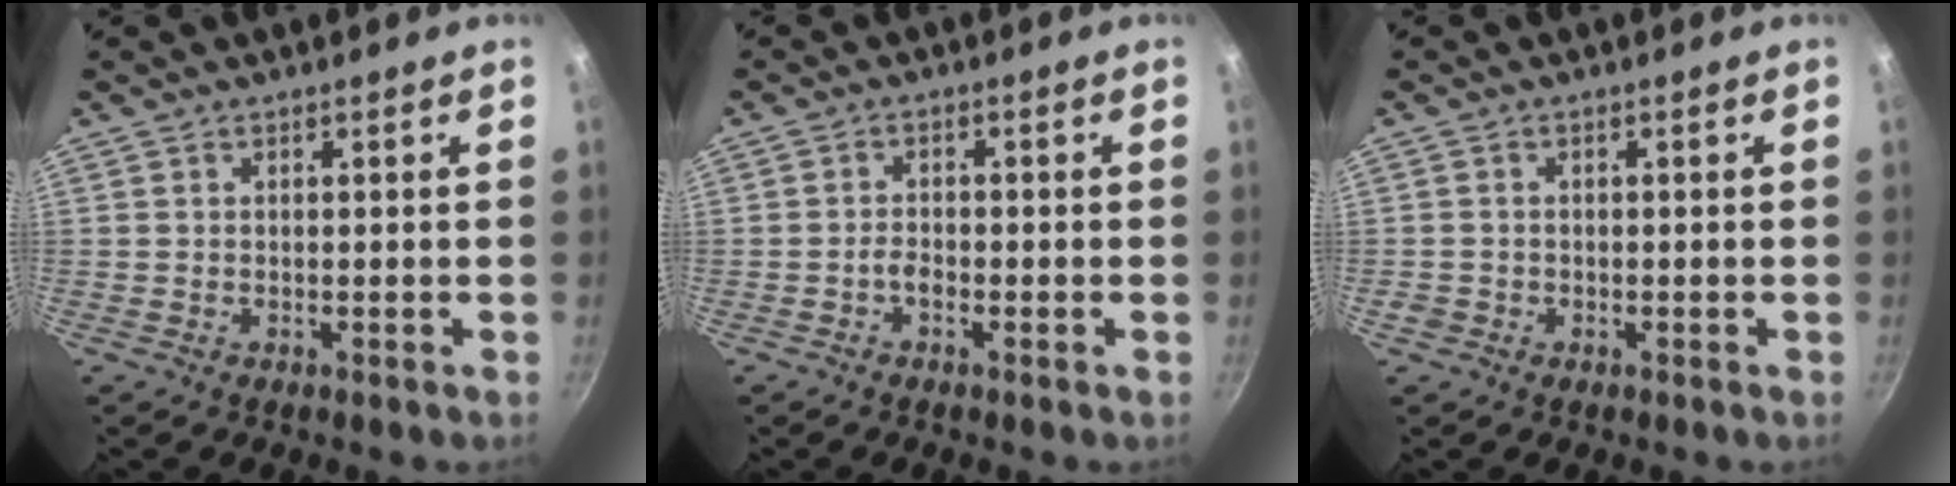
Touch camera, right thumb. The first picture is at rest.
{"total": 1.8, "force": [-1.0, 0.8, 1.2], "torque": [-0.024, 0.009, -0.024]}
{"total": 1.6, "force": [-0.7, 1.3, 0.5], "torque": [-0.008, 0.002, -0.011]}